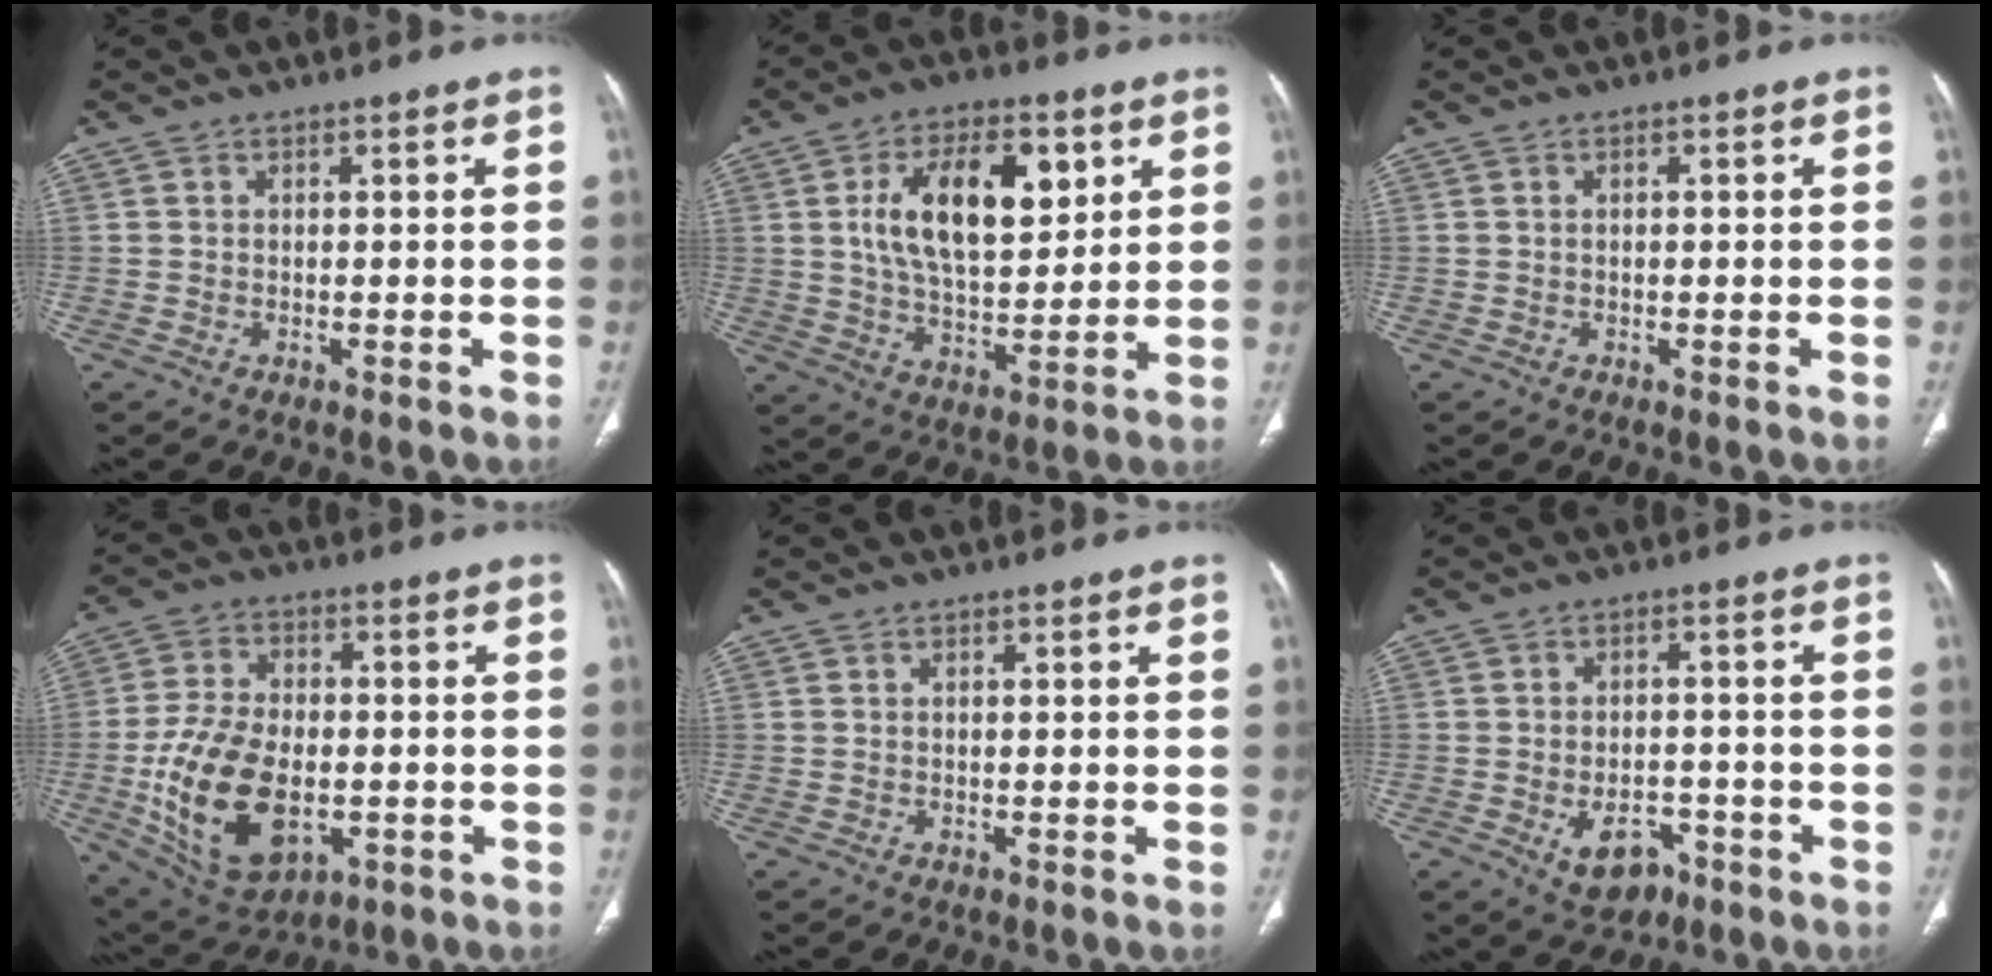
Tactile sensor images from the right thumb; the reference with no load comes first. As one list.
[{"total": 16.8, "force": [5.2, 8.8, 13.4], "torque": [-0.195, -0.016, 0.094]}, {"total": 0.0}, {"total": 18.2, "force": [-4.0, 10.9, 14.0], "torque": [-0.247, 0.003, -0.052]}, {"total": 0.0}, {"total": 6.8, "force": [-3.2, 4.4, 4.0], "torque": [-0.048, 0.021, -0.041]}]